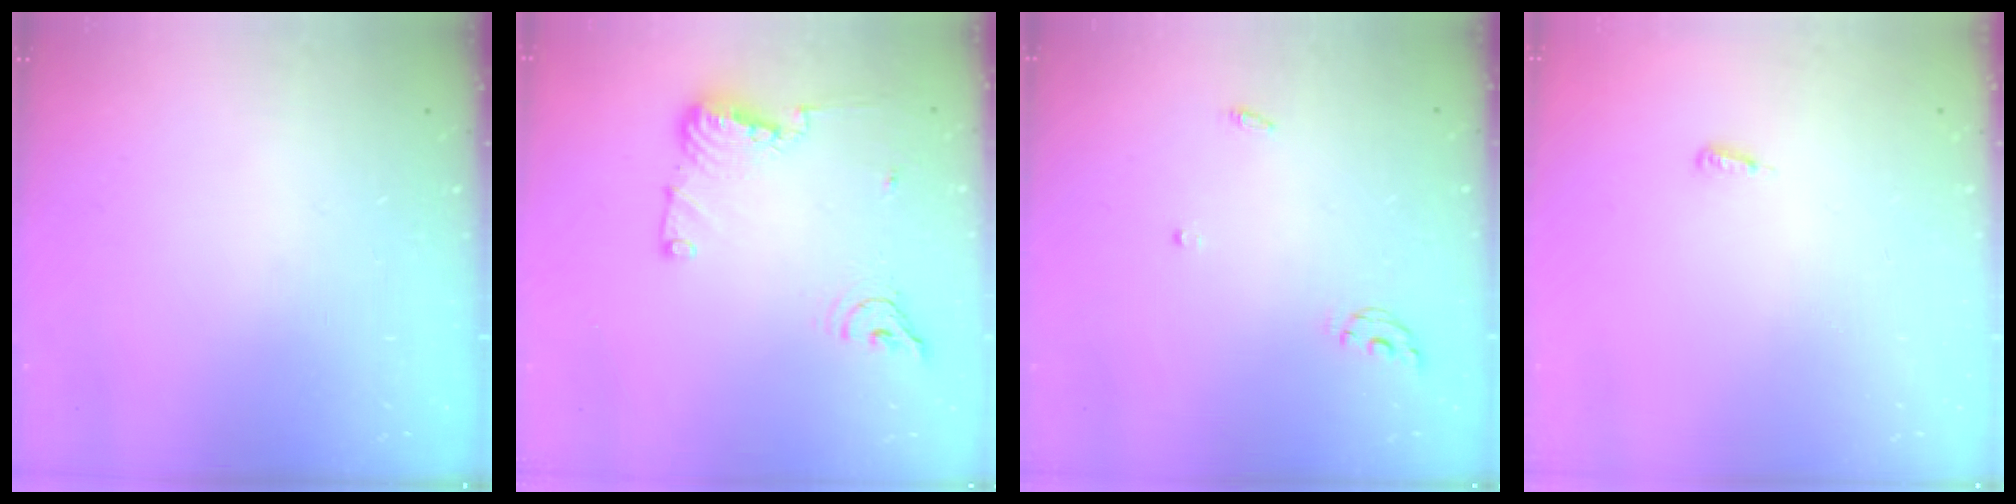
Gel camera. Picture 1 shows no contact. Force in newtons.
{"total": 11.6, "press": 11.5, "slide": 1.6}
{"total": 5.2, "press": 5.2, "slide": 0.4}
{"total": 3.6, "press": 2.7, "slide": 2.4}